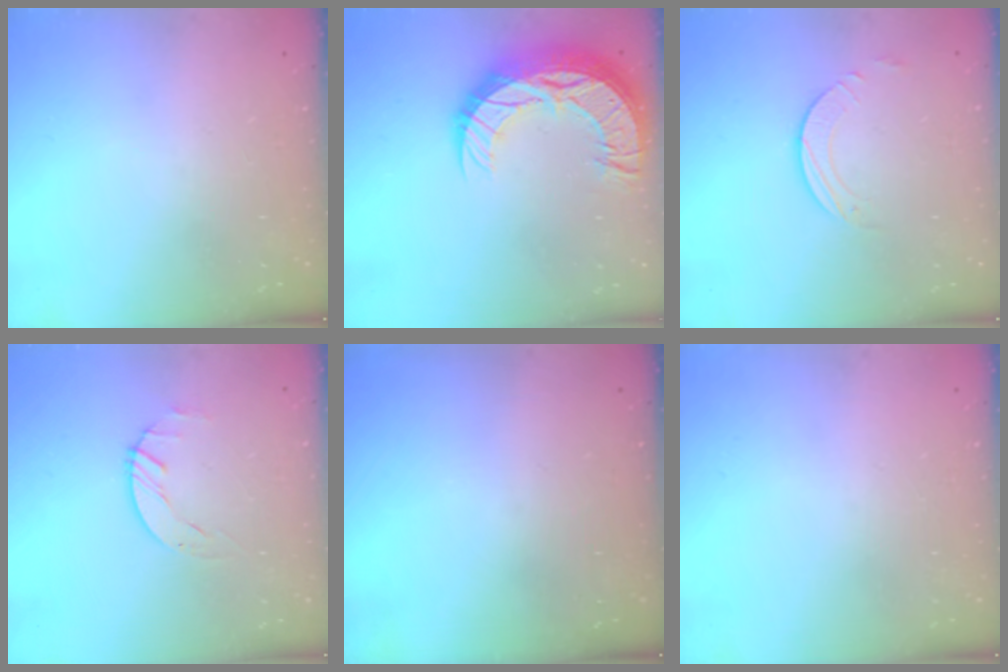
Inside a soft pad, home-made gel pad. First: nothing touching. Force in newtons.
{"total": 17.5, "press": 17.4, "slide": 1.4}
{"total": 2.3, "press": 2.3, "slide": 0.2}
{"total": 0.6, "press": 0.6, "slide": 0.2}
{"total": 0.0}
{"total": 0.0}